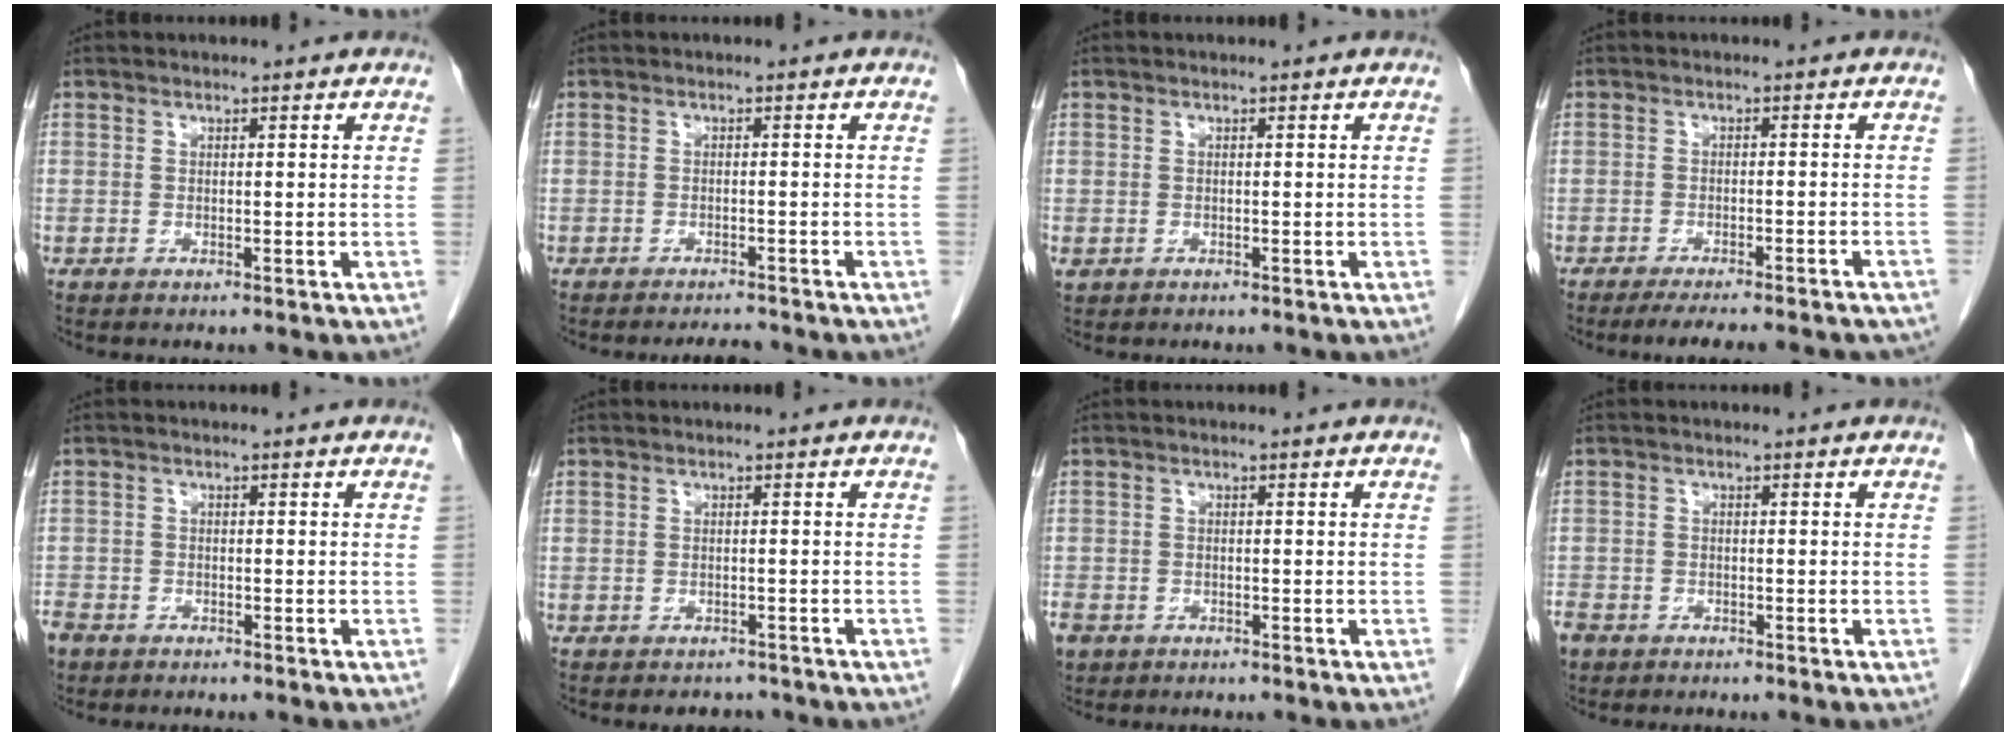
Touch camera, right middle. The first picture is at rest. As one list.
[{"total": 2.0, "force": [-2.0, 0.2, 0.5], "torque": [-0.013, -0.009, -0.026]}, {"total": 0.8, "force": [-0.1, 0.7, 0.3], "torque": [-0.009, 0.001, 0.006]}, {"total": 12.5, "force": [-11.0, 2.0, 5.7], "torque": [-0.074, -0.010, -0.132]}, {"total": 4.5, "force": [-3.5, 2.6, 1.2], "torque": [-0.030, -0.003, -0.063]}, {"total": 2.7, "force": [-2.4, 1.2, 0.2], "torque": [-0.009, -0.002, -0.033]}, {"total": 6.1, "force": [-3.7, 4.3, 2.2], "torque": [-0.066, -0.007, -0.061]}, {"total": 5.1, "force": [-3.6, 3.3, 1.6], "torque": [-0.044, -0.004, -0.064]}]